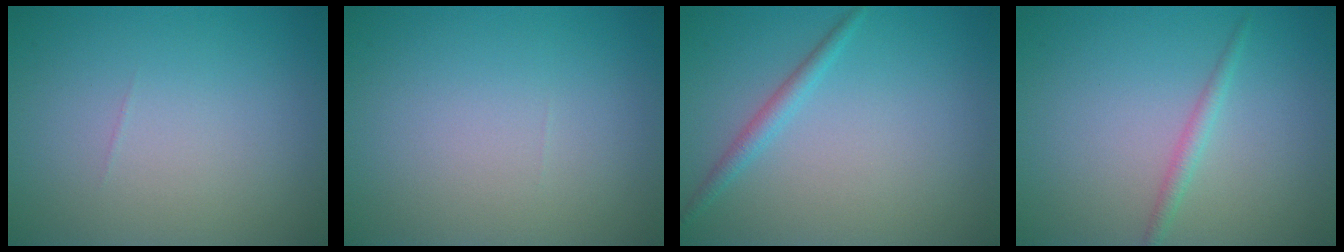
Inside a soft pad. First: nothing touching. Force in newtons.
{"total": 0.0}
{"total": 1.5, "press": 1.5, "slide": 0.1}
{"total": 1.3, "press": 1.3, "slide": 0.0}